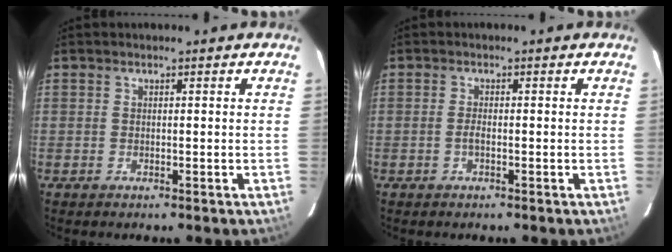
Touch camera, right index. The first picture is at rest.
{"total": 1.2, "force": [-0.5, 0.3, 1.1], "torque": [-0.023, 0.001, -0.010]}